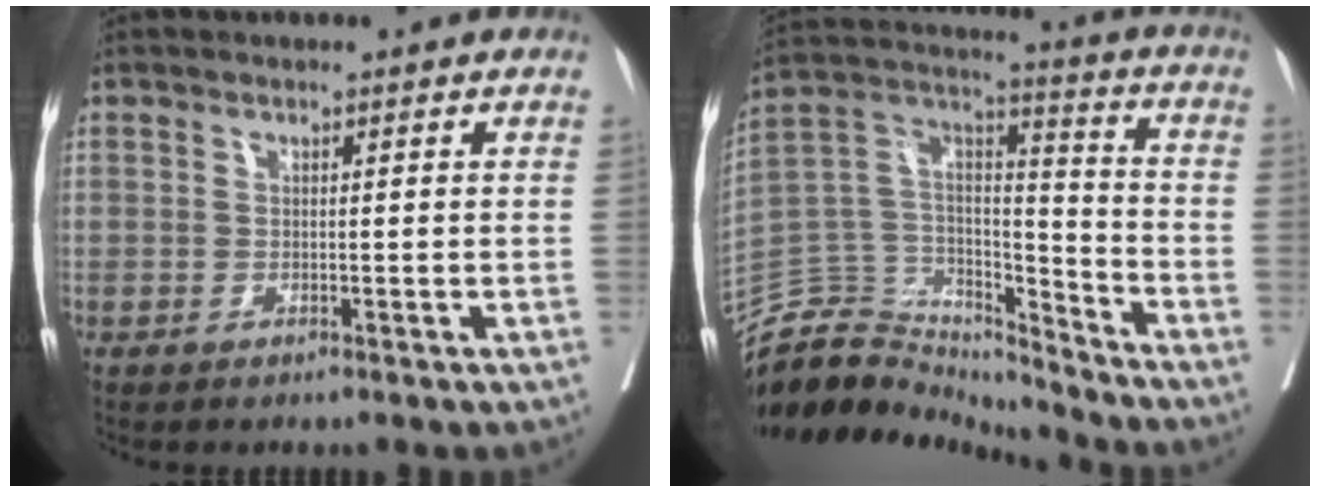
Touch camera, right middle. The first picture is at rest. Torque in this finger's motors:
{"motor_torque": [0.80, -0.89, -0.01, -0.02]}